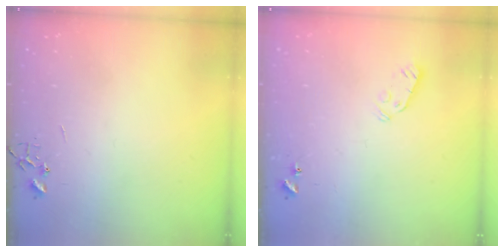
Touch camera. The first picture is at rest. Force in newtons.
{"total": 3.9, "press": 3.8, "slide": 0.9}